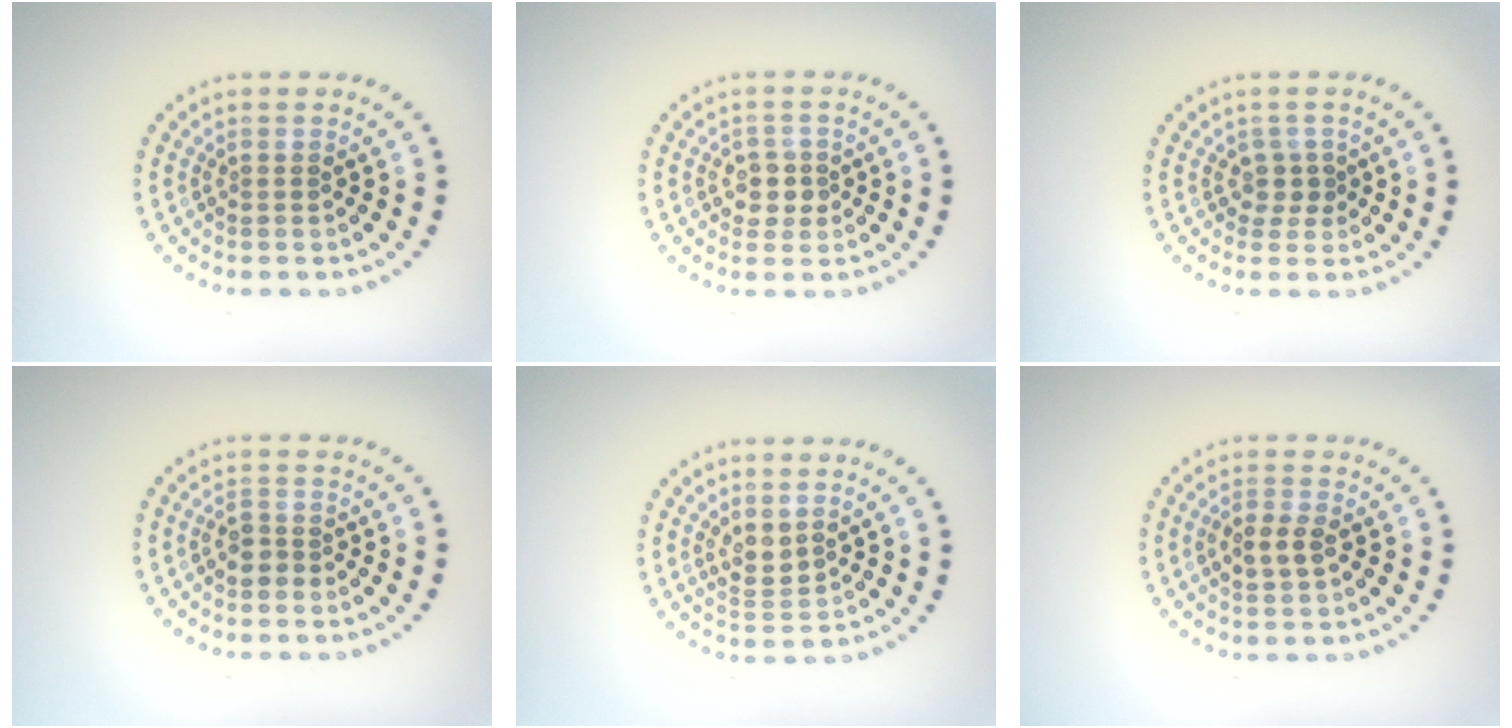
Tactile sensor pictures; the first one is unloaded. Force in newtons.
{"total": 2.1, "press": 2.0, "slide": 0.7}
{"total": 1.6, "press": 1.2, "slide": 1.1}
{"total": 1.3, "press": 1.1, "slide": 0.7}
{"total": 2.1, "press": 1.7, "slide": 1.2}
{"total": 2.2, "press": 2.2, "slide": 0.3}